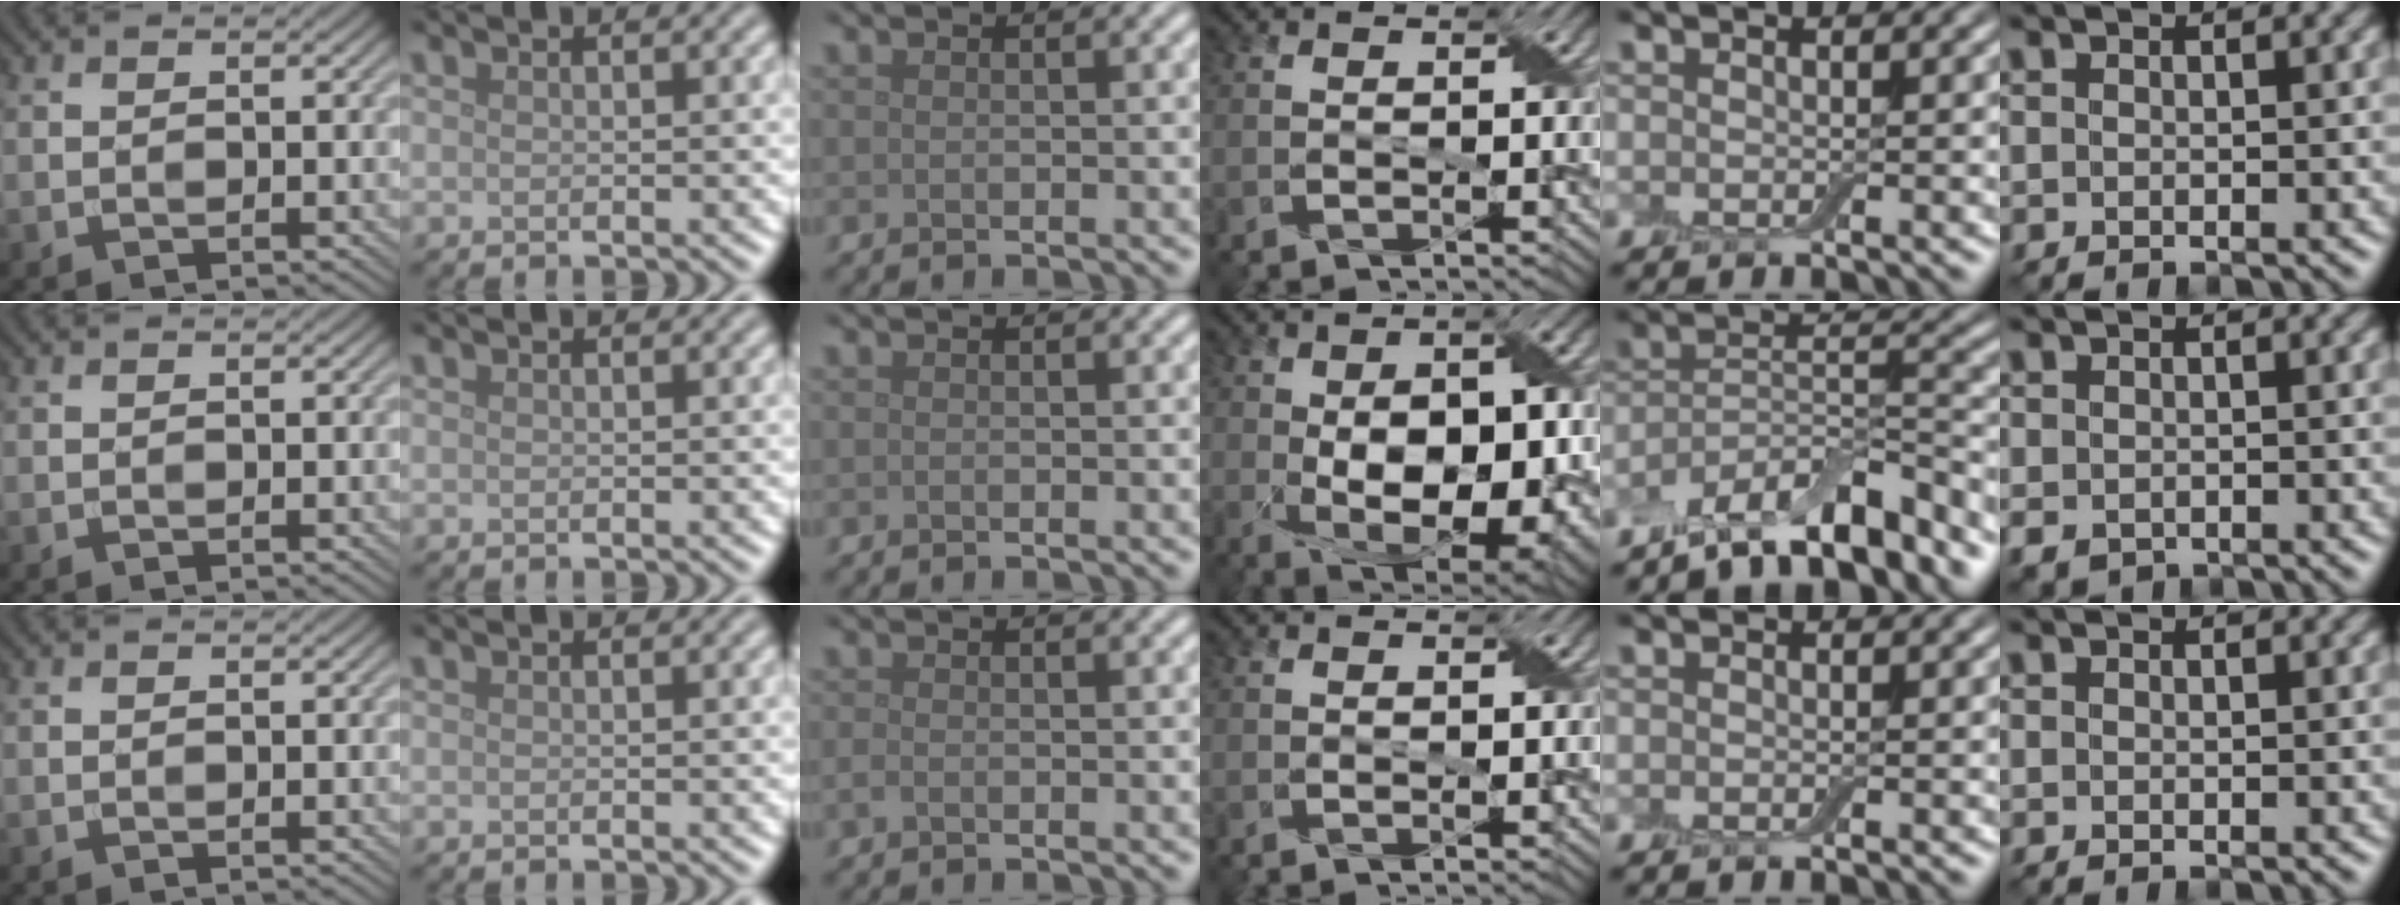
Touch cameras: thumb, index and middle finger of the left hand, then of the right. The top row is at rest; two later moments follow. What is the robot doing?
{"motion": "fold", "object": "cloth"}